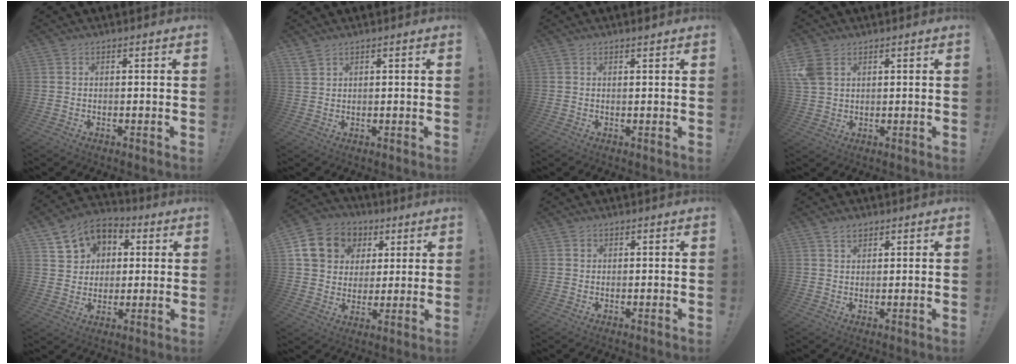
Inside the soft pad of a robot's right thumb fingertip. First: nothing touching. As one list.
[{"total": 2.2, "force": [1.8, 0.7, 1.0], "torque": [-0.027, -0.006, 0.035]}, {"total": 1.0, "force": [0.8, -0.2, 0.6], "torque": [-0.001, -0.004, 0.012]}, {"total": 6.2, "force": [2.6, 4.4, 3.5], "torque": [-0.075, -0.004, 0.052]}, {"total": 10.2, "force": [4.1, 8.9, 3.0], "torque": [-0.044, -0.020, 0.084]}, {"total": 14.6, "force": [5.6, 12.1, 5.9], "torque": [-0.076, -0.020, 0.120]}, {"total": 0.7, "force": [0.4, 0.5, 0.0], "torque": [0.001, -0.001, 0.008]}, {"total": 2.6, "force": [1.9, 1.5, 1.1], "torque": [-0.015, -0.006, 0.034]}]